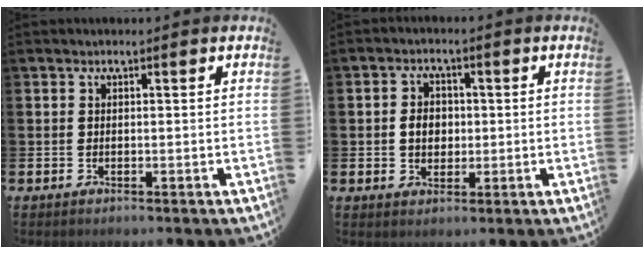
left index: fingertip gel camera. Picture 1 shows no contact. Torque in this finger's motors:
{"motor_torque": [0.46, 0.37, 0.13, 0.08]}